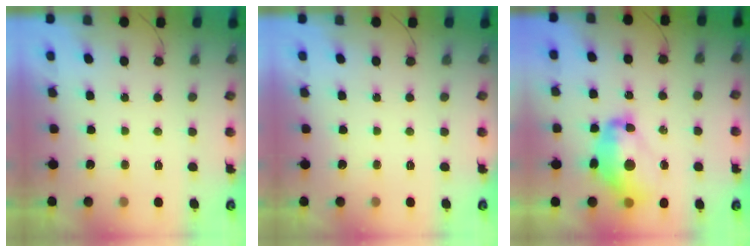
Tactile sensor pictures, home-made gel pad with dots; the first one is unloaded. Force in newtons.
{"total": 0.0}
{"total": 14.7, "press": 14.6, "slide": 1.5}